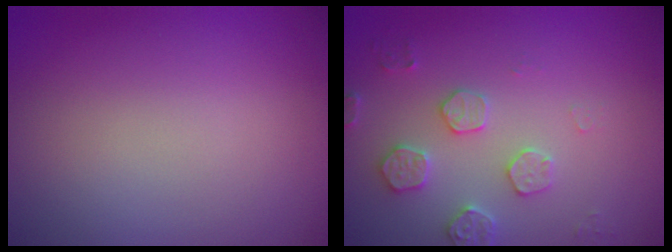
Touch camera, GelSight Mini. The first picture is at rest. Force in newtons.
{"total": 2.7, "press": 2.7, "slide": 0.5}